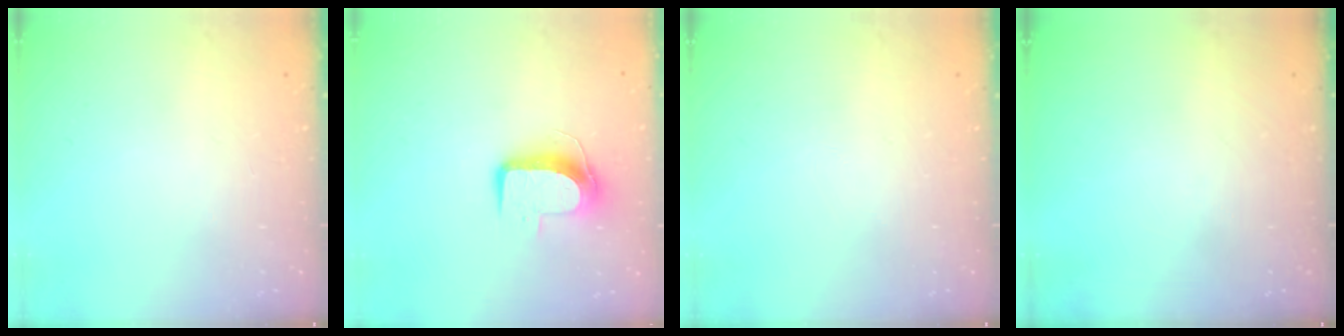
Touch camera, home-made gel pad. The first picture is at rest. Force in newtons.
{"total": 10.6, "press": 10.6, "slide": 0.8}
{"total": 0.0}
{"total": 0.0}